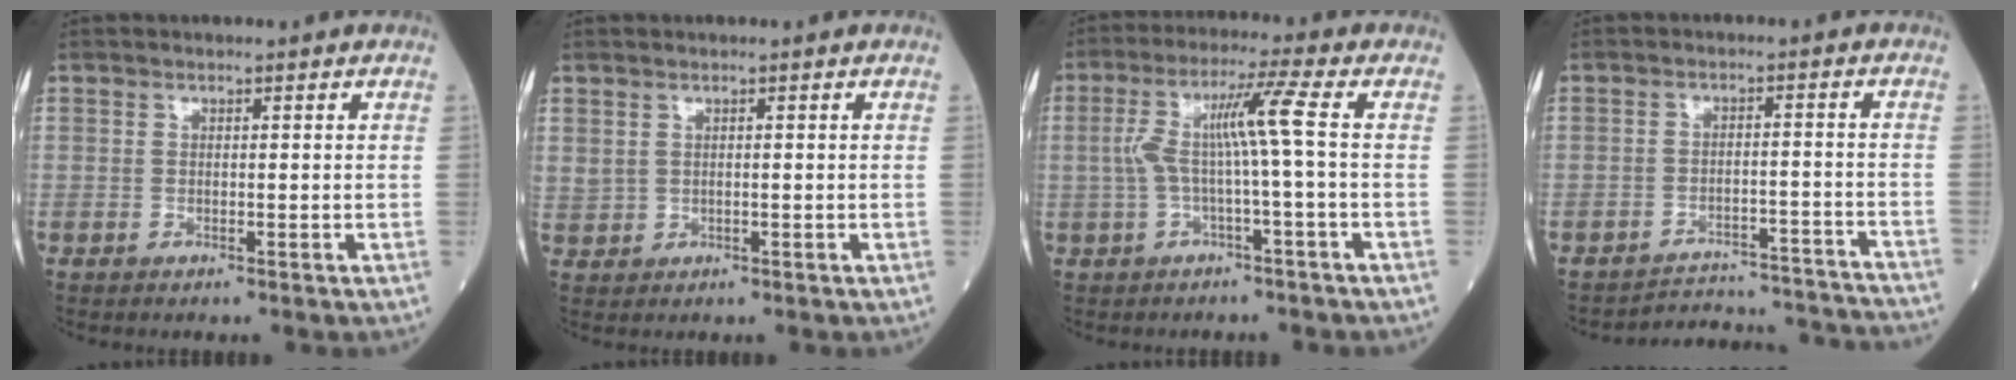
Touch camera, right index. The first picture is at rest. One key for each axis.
{"total": 1.5, "fx": 0.6, "fy": 1.0, "fz": 0.9, "tx": -0.025, "ty": 0.004, "tz": 0.020}
{"total": 7.0, "fx": -0.4, "fy": -1.2, "fz": 6.8, "tx": -0.140, "ty": 0.026, "tz": -0.002}
{"total": 15.9, "fx": -15.8, "fy": 0.6, "fz": 1.2, "tx": 0.000, "ty": 0.019, "tz": -0.196}